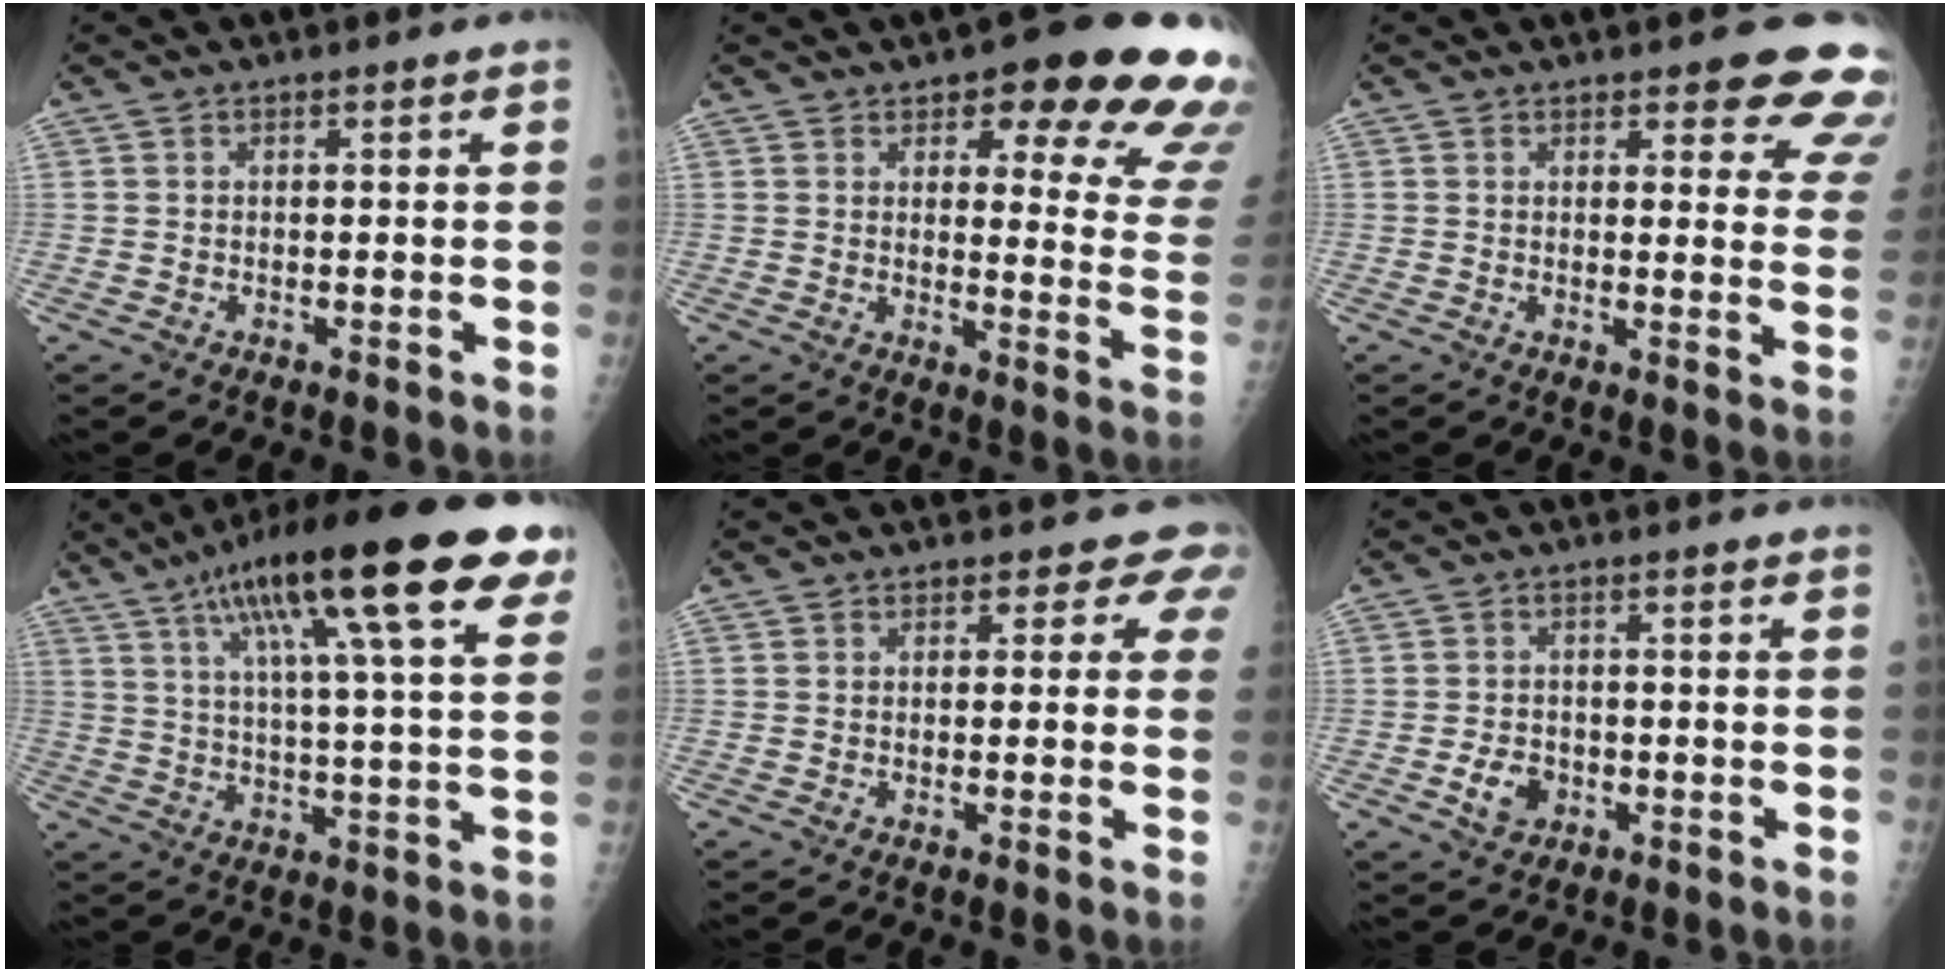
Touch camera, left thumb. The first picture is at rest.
{"total": 19.6, "force": [13.0, 6.4, 13.2], "torque": [-0.107, -0.065, 0.141]}
{"total": 11.6, "force": [9.2, 4.0, 5.7], "torque": [-0.012, -0.053, 0.082]}
{"total": 24.7, "force": [12.4, 5.0, 20.7], "torque": [-0.320, 0.002, 0.187]}
{"total": 3.9, "force": [2.3, 2.8, 1.3], "torque": [0.021, -0.007, 0.004]}
{"total": 4.4, "force": [-1.6, 3.4, 2.3], "torque": [-0.031, 0.008, -0.025]}